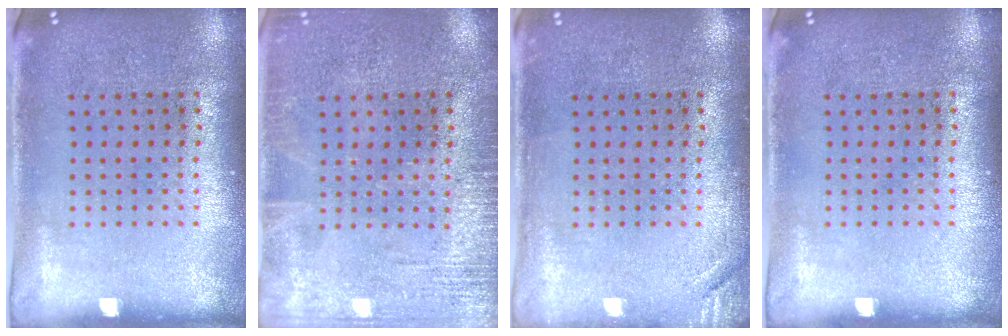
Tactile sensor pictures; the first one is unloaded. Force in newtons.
{"total": 2.6, "press": 2.5, "slide": 0.3}
{"total": 1.3, "press": 1.3, "slide": 0.3}
{"total": 0.0}